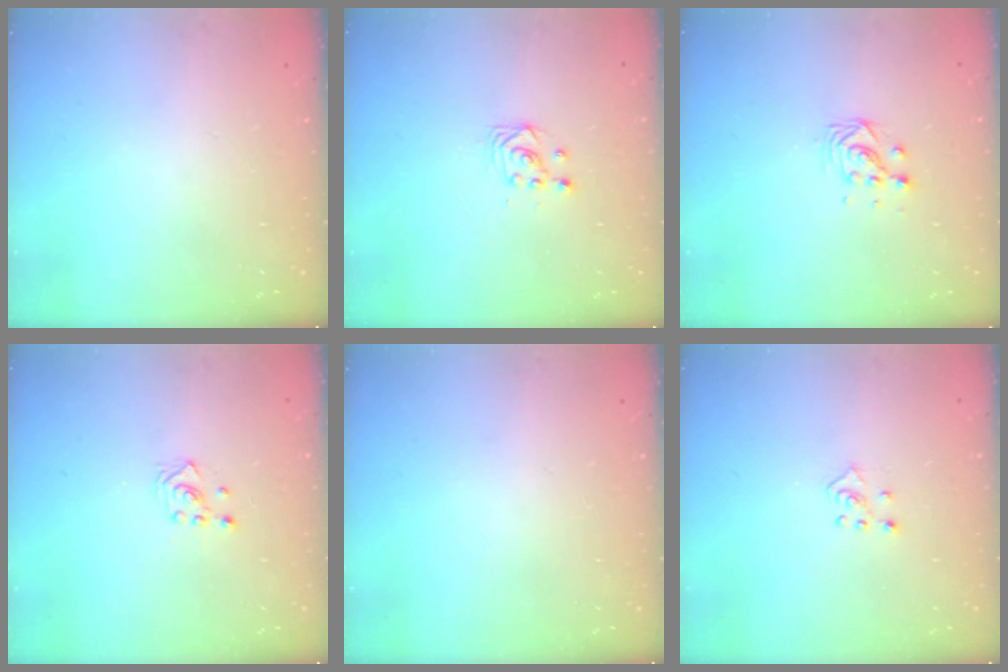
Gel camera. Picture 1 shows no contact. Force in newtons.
{"total": 3.3, "press": 3.3, "slide": 0.1}
{"total": 3.7, "press": 3.7, "slide": 0.3}
{"total": 2.6, "press": 2.4, "slide": 0.9}
{"total": 0.0}
{"total": 2.3, "press": 2.3, "slide": 0.5}